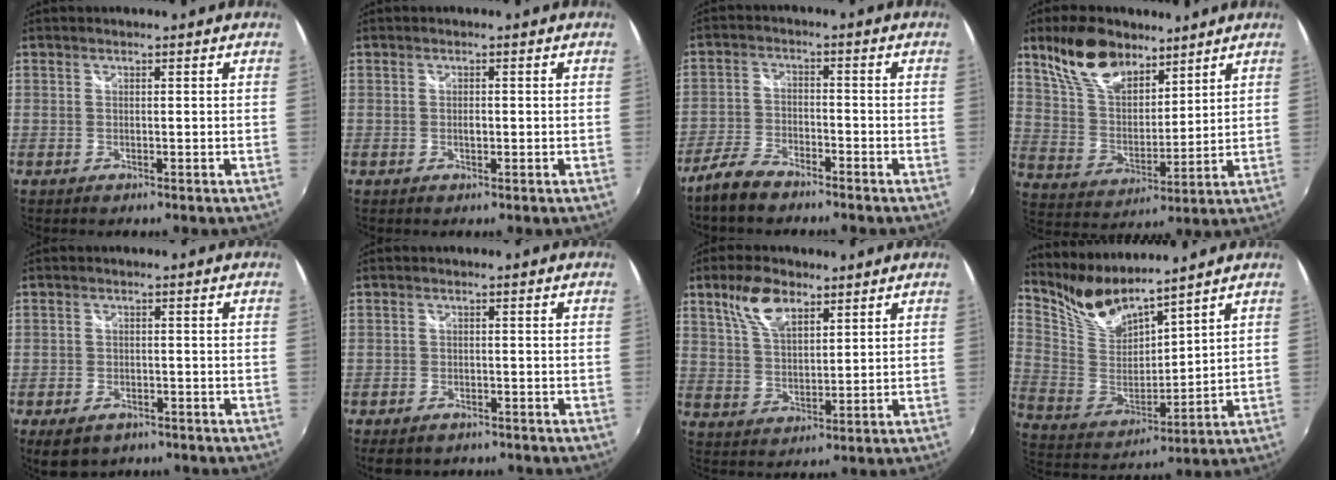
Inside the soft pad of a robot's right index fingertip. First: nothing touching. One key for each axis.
{"total": 0.9, "fx": -0.1, "fy": 0.6, "fz": 0.6, "tx": -0.011, "ty": -0.001, "tz": -0.002}
{"total": 6.4, "fx": -5.2, "fy": 2.3, "fz": 2.9, "tx": -0.075, "ty": 0.002, "tz": -0.104}
{"total": 14.3, "fx": 9.8, "fy": 7.2, "fz": 7.6, "tx": -0.150, "ty": 0.021, "tz": 0.191}
{"total": 6.5, "fx": -4.3, "fy": 4.0, "fz": 2.9, "tx": -0.072, "ty": -0.013, "tz": -0.064}
{"total": 5.3, "fx": -3.9, "fy": 2.8, "fz": 2.1, "tx": -0.059, "ty": -0.016, "tz": -0.060}
{"total": 8.5, "fx": 5.0, "fy": 4.0, "fz": 5.5, "tx": -0.106, "ty": 0.016, "tz": 0.099}
{"total": 10.3, "fx": 9.5, "fy": 1.4, "fz": 3.7, "tx": -0.081, "ty": -0.016, "tz": 0.200}